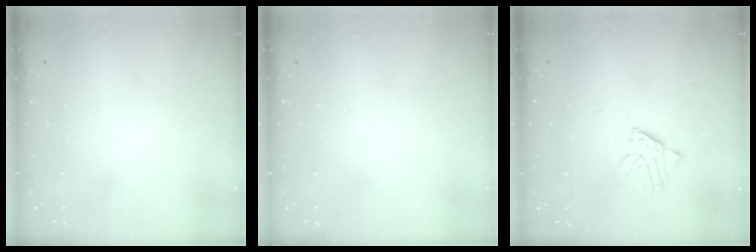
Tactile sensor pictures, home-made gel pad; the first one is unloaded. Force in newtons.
{"total": 0.0}
{"total": 2.4, "press": 2.4, "slide": 0.1}